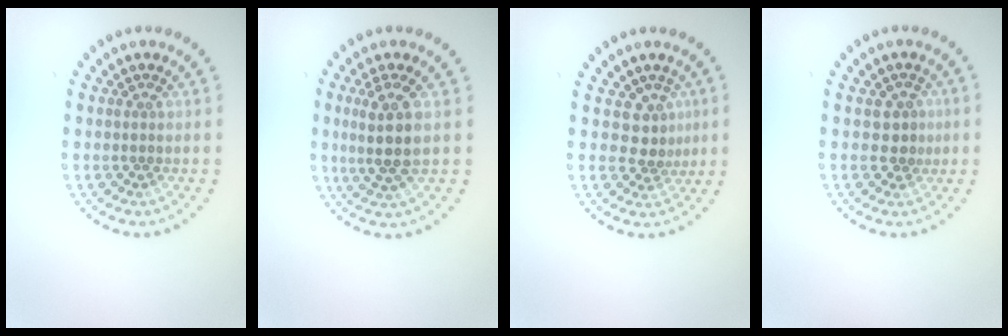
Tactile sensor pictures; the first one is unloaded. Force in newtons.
{"total": 3.5, "press": 3.0, "slide": 1.8}
{"total": 2.6, "press": 1.9, "slide": 1.7}
{"total": 2.0, "press": 1.8, "slide": 1.0}